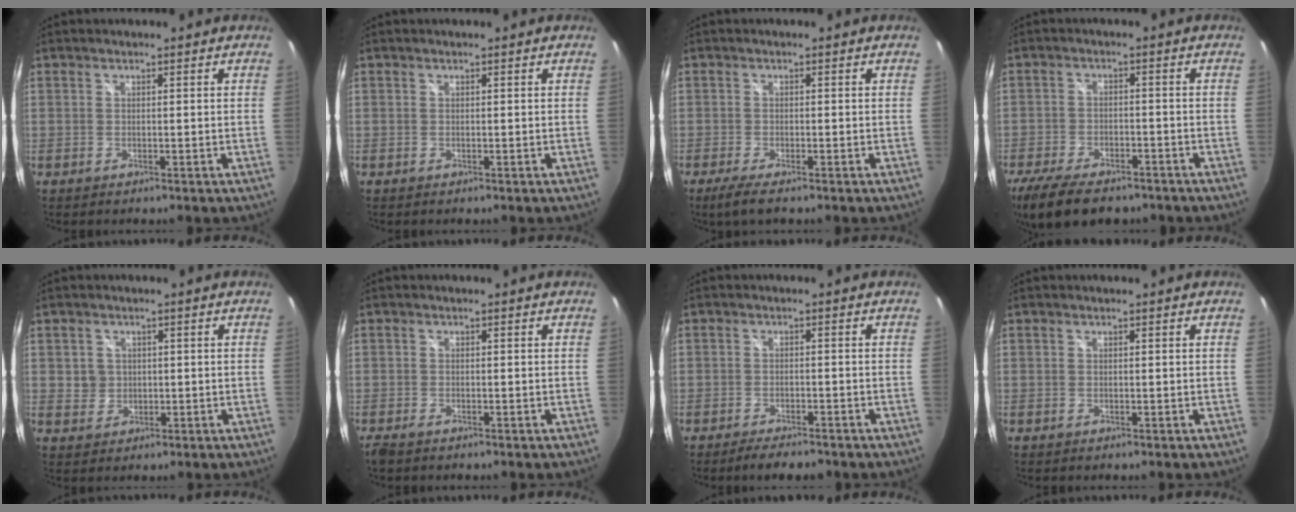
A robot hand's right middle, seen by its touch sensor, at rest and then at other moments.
{"total": 0.0}
{"total": 3.6, "force": [-2.6, 0.2, 2.6], "torque": [-0.060, -0.015, -0.048]}
{"total": 14.1, "force": [-10.7, 5.4, 7.3], "torque": [-0.169, -0.037, -0.176]}
{"total": 3.0, "force": [0.2, 2.9, 0.5], "torque": [-0.005, 0.003, 0.003]}
{"total": 2.3, "force": [-1.8, 0.7, 1.2], "torque": [-0.025, -0.011, -0.031]}
{"total": 4.4, "force": [-3.8, 1.1, 2.0], "torque": [-0.047, -0.006, -0.062]}
{"total": 0.0}